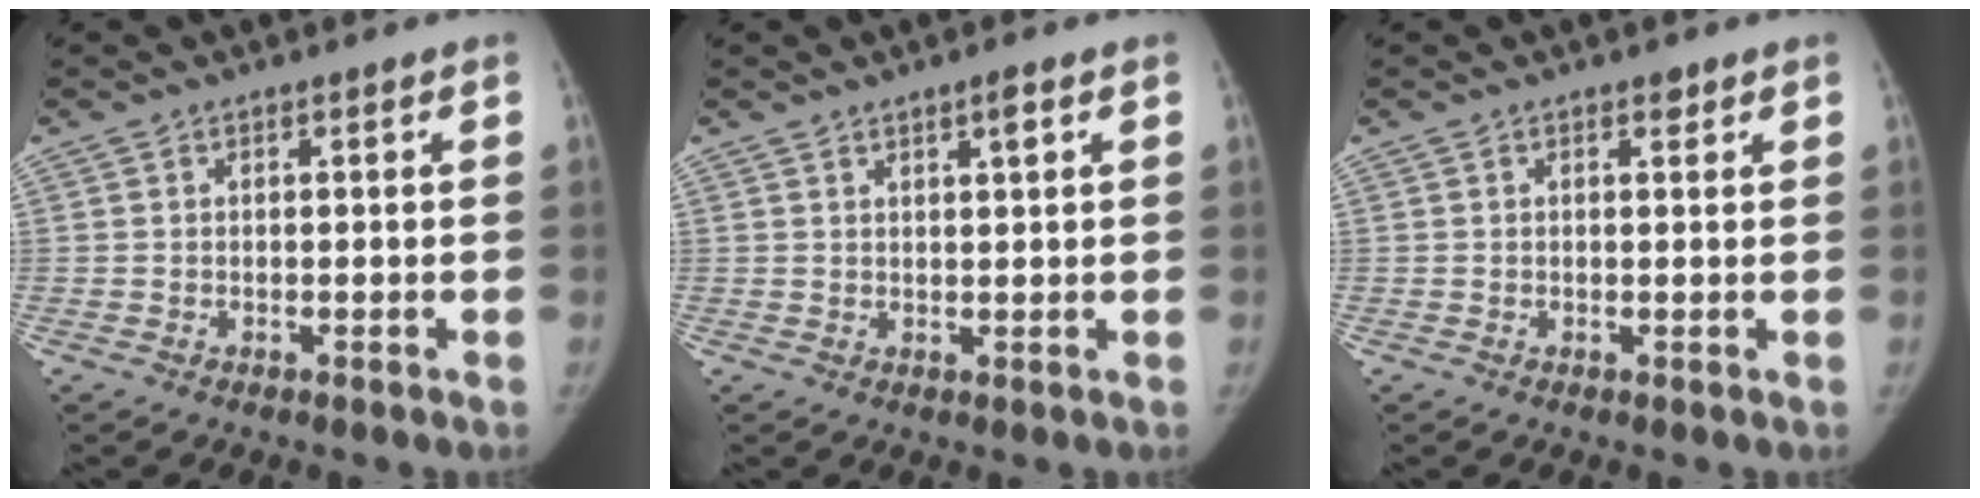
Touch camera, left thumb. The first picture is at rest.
{"total": 2.6, "force": [1.5, 0.6, 2.0], "torque": [-0.026, -0.008, 0.023]}
{"total": 1.2, "force": [0.8, 0.6, 0.7], "torque": [-0.004, -0.003, 0.010]}